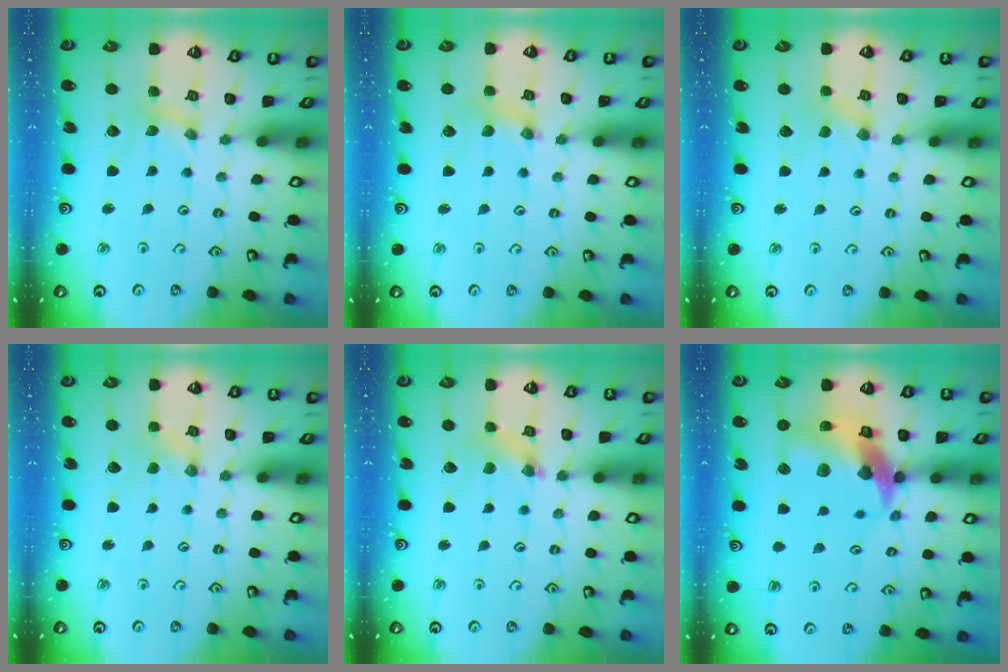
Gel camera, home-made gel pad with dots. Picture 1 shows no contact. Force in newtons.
{"total": 1.6, "press": 1.6, "slide": 0.2}
{"total": 0.0}
{"total": 0.5, "press": 0.5, "slide": 0.1}
{"total": 3.4, "press": 3.3, "slide": 0.4}
{"total": 16.4, "press": 16.2, "slide": 2.3}